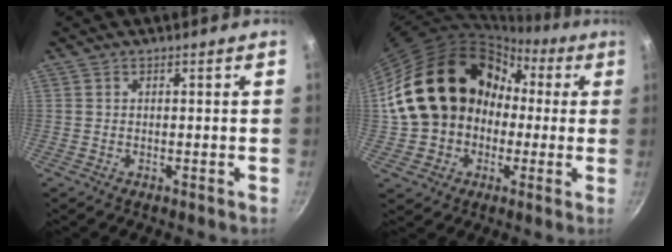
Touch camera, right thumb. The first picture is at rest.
{"total": 19.9, "force": [0.6, 16.7, 10.8], "torque": [-0.162, 0.057, 0.020]}